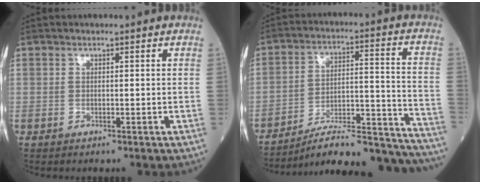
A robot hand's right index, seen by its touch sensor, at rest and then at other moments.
{"total": 23.7, "force": [-22.4, 1.1, 7.6], "torque": [-0.058, 0.023, -0.316]}